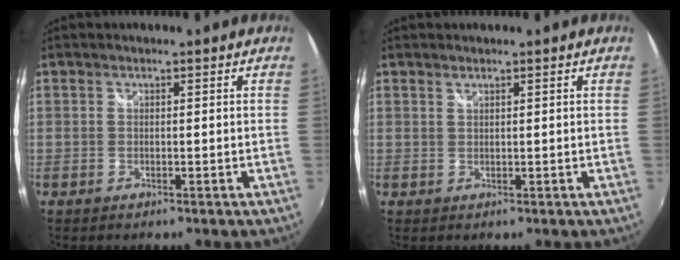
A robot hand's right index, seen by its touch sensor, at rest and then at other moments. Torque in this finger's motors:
{"motor_torque": [-0.12, 0.06, -0.03, 0.00]}